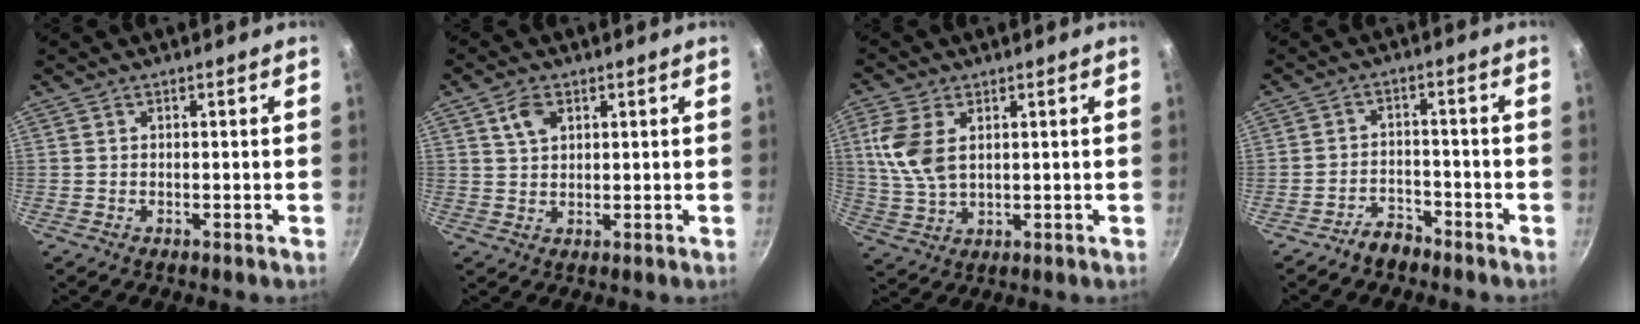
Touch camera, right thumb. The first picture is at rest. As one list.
[{"total": 4.1, "force": [1.9, 2.5, 2.6], "torque": [-0.041, -0.002, 0.037]}, {"total": 9.1, "force": [2.4, 5.3, 6.9], "torque": [-0.145, -0.007, 0.053]}, {"total": 4.1, "force": [-3.4, 2.0, 0.9], "torque": [-0.002, 0.040, -0.060]}]